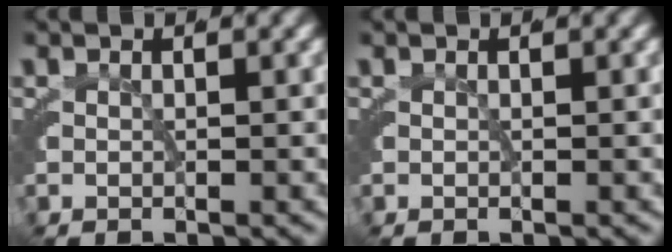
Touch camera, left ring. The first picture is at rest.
{"total": 0.0}